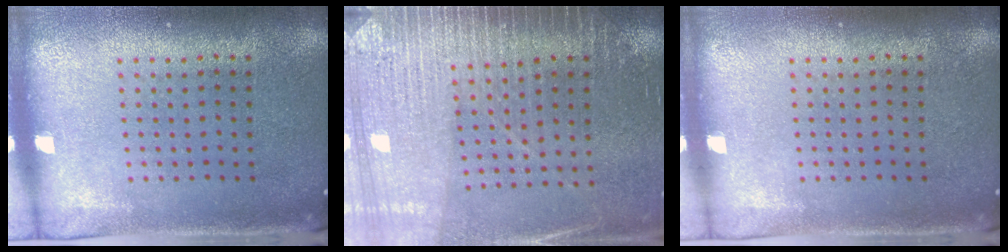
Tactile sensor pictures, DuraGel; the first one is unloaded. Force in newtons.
{"total": 3.1, "press": 3.0, "slide": 0.2}
{"total": 0.0}